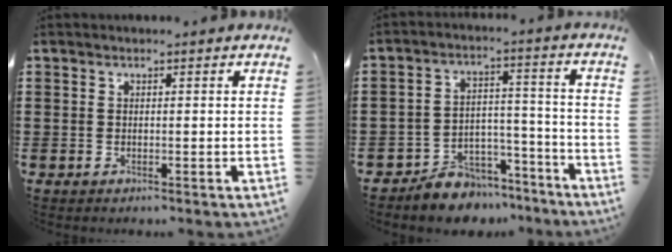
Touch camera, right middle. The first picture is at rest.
{"total": 6.7, "force": [-6.3, 2.1, 0.5], "torque": [-0.004, 0.027, -0.123]}